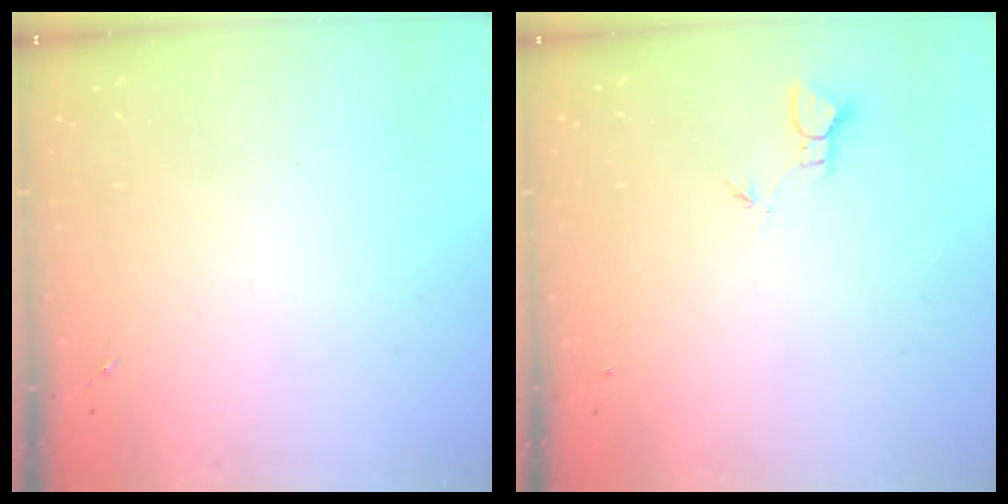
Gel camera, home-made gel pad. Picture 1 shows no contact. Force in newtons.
{"total": 1.9, "press": 1.9, "slide": 0.1}